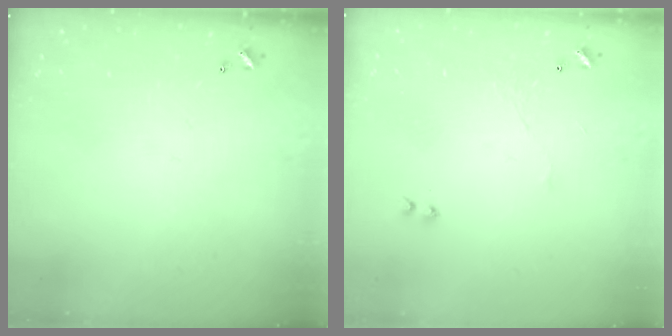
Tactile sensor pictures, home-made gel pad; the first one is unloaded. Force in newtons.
{"total": 2.4, "press": 2.3, "slide": 0.6}